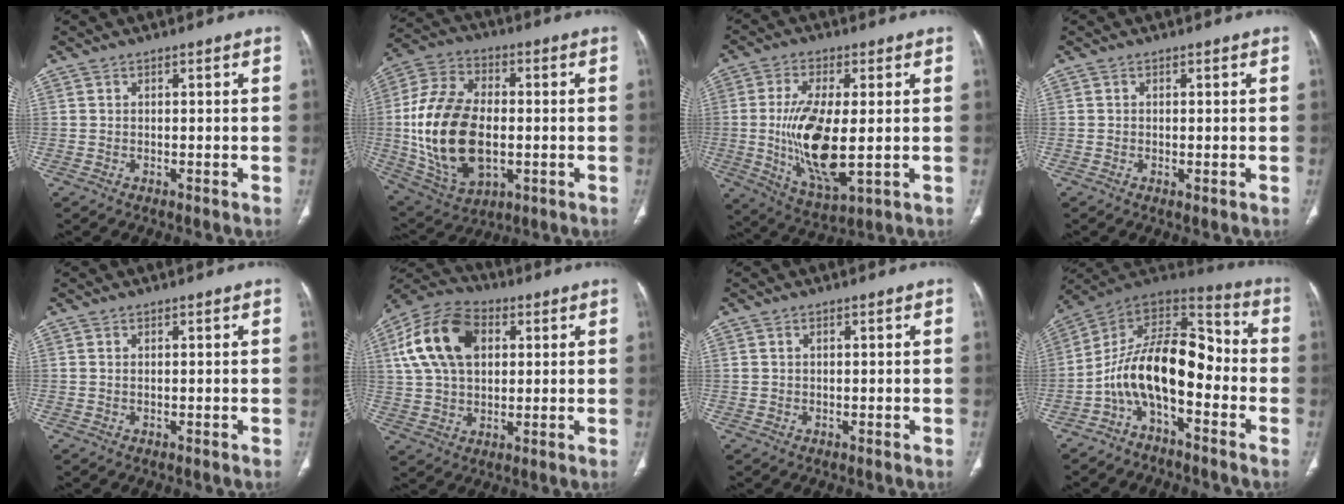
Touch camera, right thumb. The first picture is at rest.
{"total": 21.8, "force": [-1.5, 13.2, 17.2], "torque": [-0.330, 0.005, -0.012]}
{"total": 15.1, "force": [-0.9, 5.8, 13.9], "torque": [-0.271, -0.022, -0.006]}
{"total": 0.9, "force": [-0.2, 0.3, 0.8], "torque": [-0.018, -0.004, -0.003]}
{"total": 0.0}
{"total": 16.6, "force": [4.6, 10.8, 11.8], "torque": [-0.212, 0.013, 0.079]}
{"total": 0.7, "force": [0.3, 0.5, 0.4], "torque": [-0.005, 0.002, 0.006]}
{"total": 15.9, "force": [-4.4, 8.0, 13.0], "torque": [-0.201, 0.091, -0.087]}